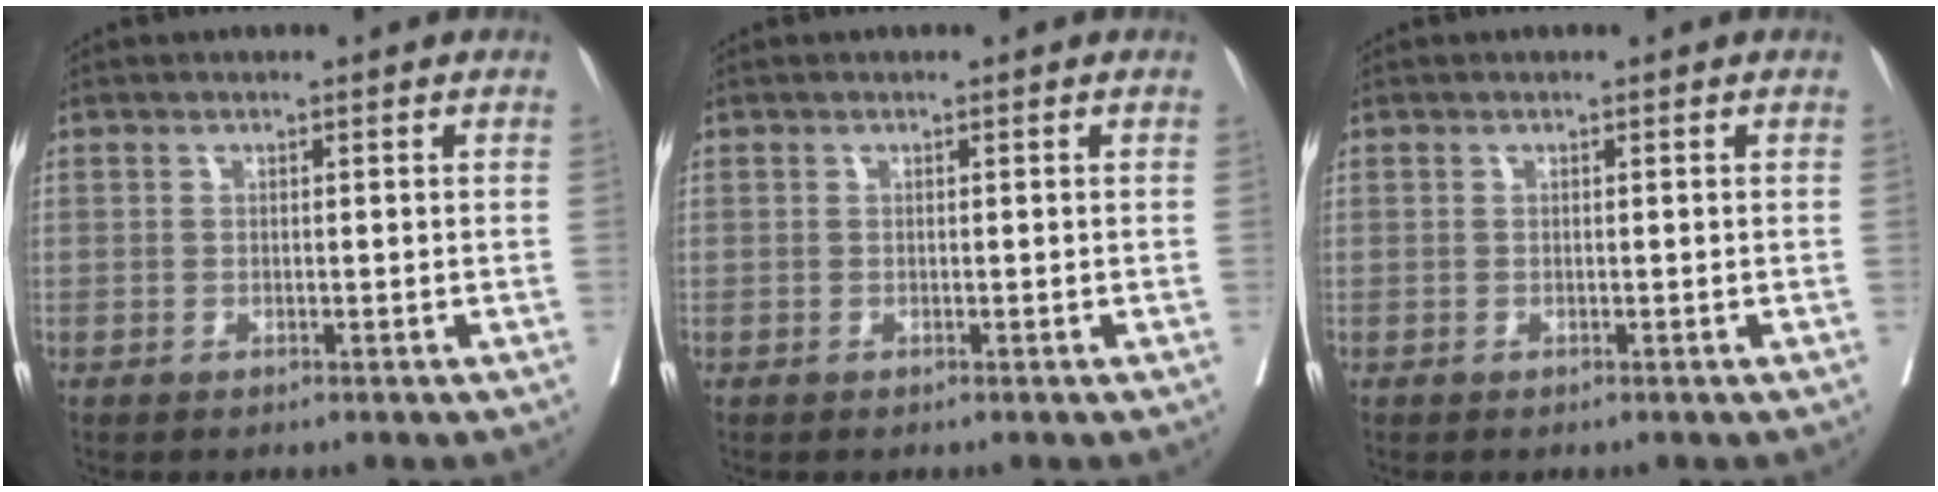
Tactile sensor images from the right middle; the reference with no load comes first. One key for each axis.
{"total": 0.0}
{"total": 0.0}